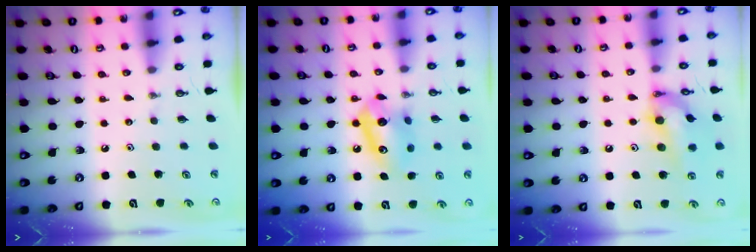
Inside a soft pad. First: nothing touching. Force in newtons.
{"total": 9.9, "press": 9.8, "slide": 1.4}
{"total": 14.3, "press": 14.2, "slide": 1.8}